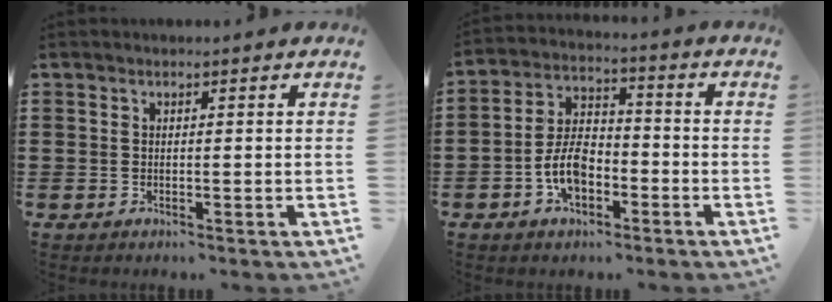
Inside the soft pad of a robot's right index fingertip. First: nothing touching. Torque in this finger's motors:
{"motor_torque": [2.14, 0.00, 0.27, 0.08]}